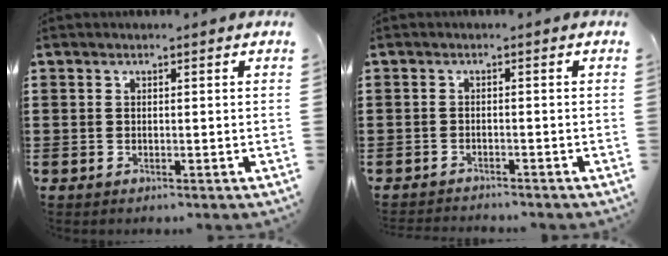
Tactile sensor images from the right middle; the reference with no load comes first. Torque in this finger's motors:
{"motor_torque": [0.02, -0.02, 0.00, 0.03]}